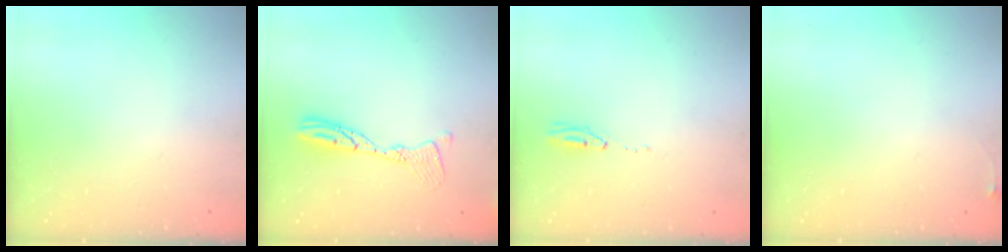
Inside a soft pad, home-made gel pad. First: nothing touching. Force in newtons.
{"total": 10.8, "press": 10.8, "slide": 1.0}
{"total": 4.2, "press": 2.6, "slide": 3.3}
{"total": 3.6, "press": 3.5, "slide": 0.6}